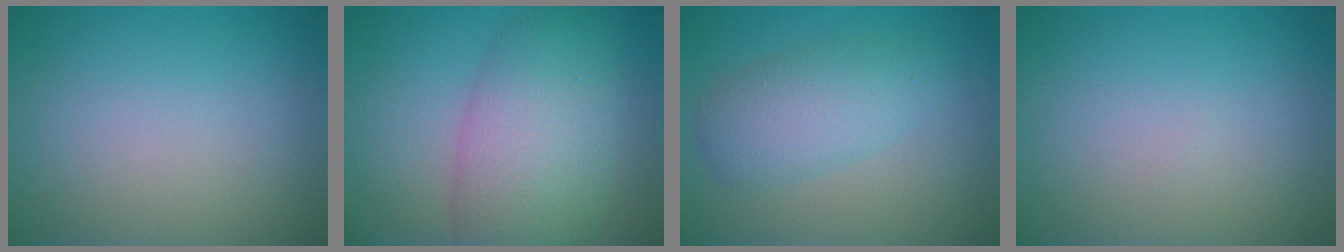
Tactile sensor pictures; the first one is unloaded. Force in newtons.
{"total": 7.8, "press": 7.8, "slide": 0.2}
{"total": 3.8, "press": 3.8, "slide": 0.0}
{"total": 0.0}